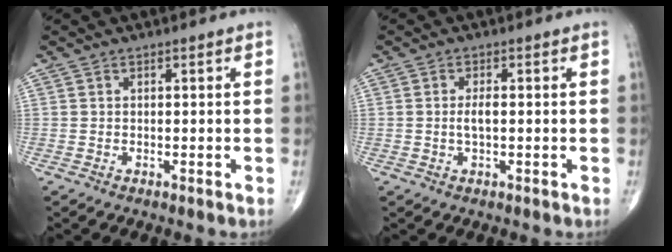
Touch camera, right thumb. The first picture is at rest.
{"total": 2.2, "force": [-0.2, 0.8, 2.0], "torque": [-0.044, 0.000, -0.003]}